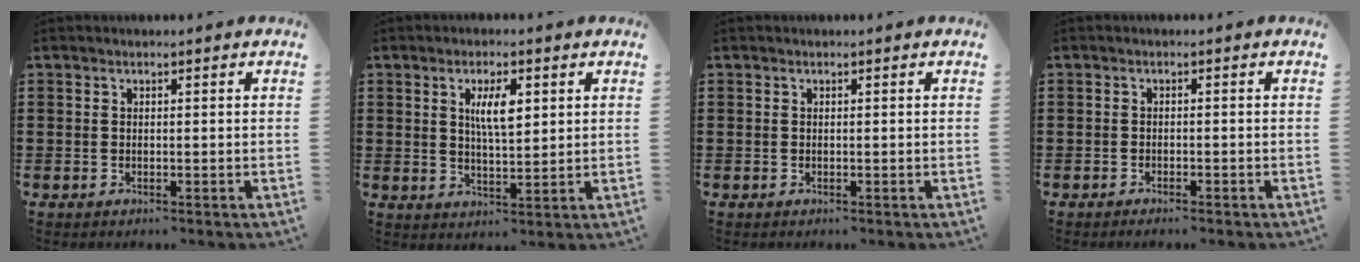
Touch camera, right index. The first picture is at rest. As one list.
[{"total": 5.1, "force": [1.7, 1.6, 4.5], "torque": [-0.095, 0.008, 0.027]}, {"total": 0.0}, {"total": 0.9, "force": [-0.9, 0.1, 0.2], "torque": [-0.007, -0.001, -0.017]}]